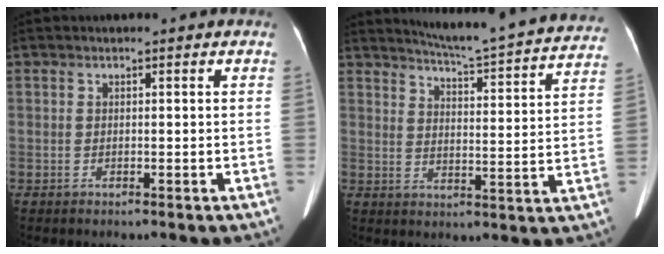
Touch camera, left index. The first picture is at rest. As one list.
[{"total": 21.6, "force": [20.2, 1.0, 7.6], "torque": [-0.109, -0.057, 0.244]}]